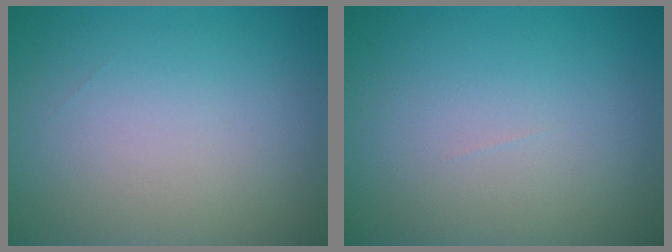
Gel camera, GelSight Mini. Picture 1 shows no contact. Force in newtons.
{"total": 0.0}